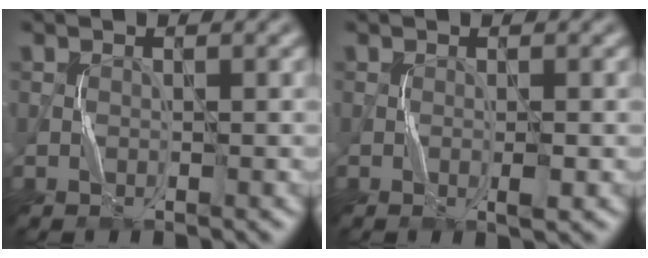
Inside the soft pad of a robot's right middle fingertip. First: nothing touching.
{"total": 1.1, "force": [-0.3, 0.1, 1.1], "torque": [-0.020, -0.001, -0.005]}